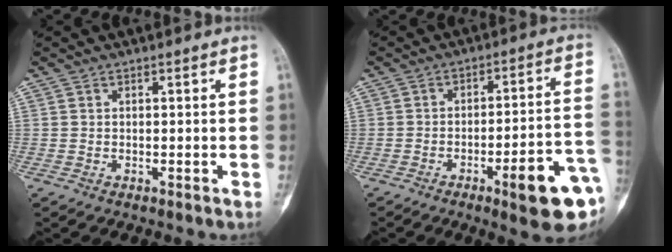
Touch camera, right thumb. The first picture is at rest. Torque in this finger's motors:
{"motor_torque": [2.04, 1.11, 1.13, -0.52, 0.26]}